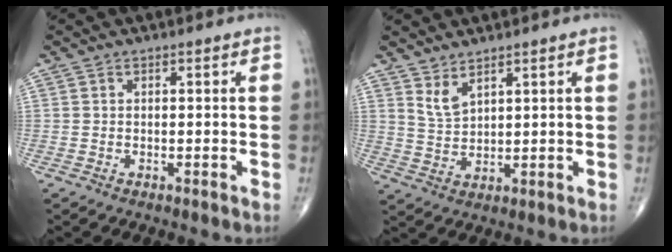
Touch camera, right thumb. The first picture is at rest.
{"total": 3.7, "force": [2.8, 1.2, 2.1], "torque": [-0.038, -0.029, 0.062]}